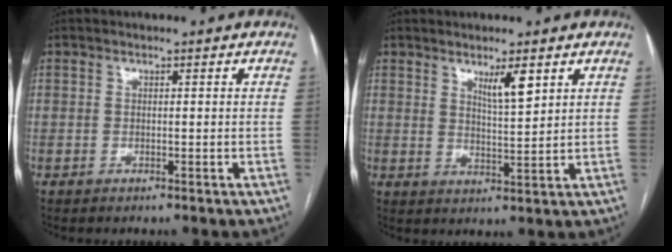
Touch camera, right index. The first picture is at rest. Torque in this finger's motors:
{"motor_torque": [0.45, 0.49, 0.07, 0.03]}